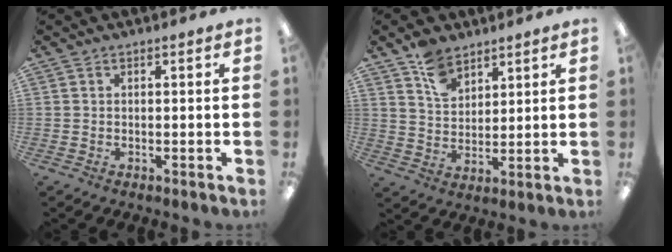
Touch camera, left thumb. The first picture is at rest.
{"total": 8.0, "force": [5.7, 4.7, 3.1], "torque": [-0.057, -0.020, 0.106]}